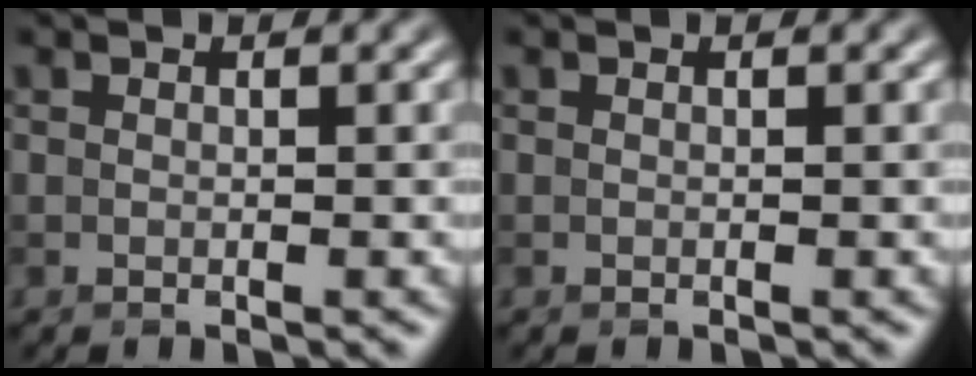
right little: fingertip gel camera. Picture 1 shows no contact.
{"total": 0.0}